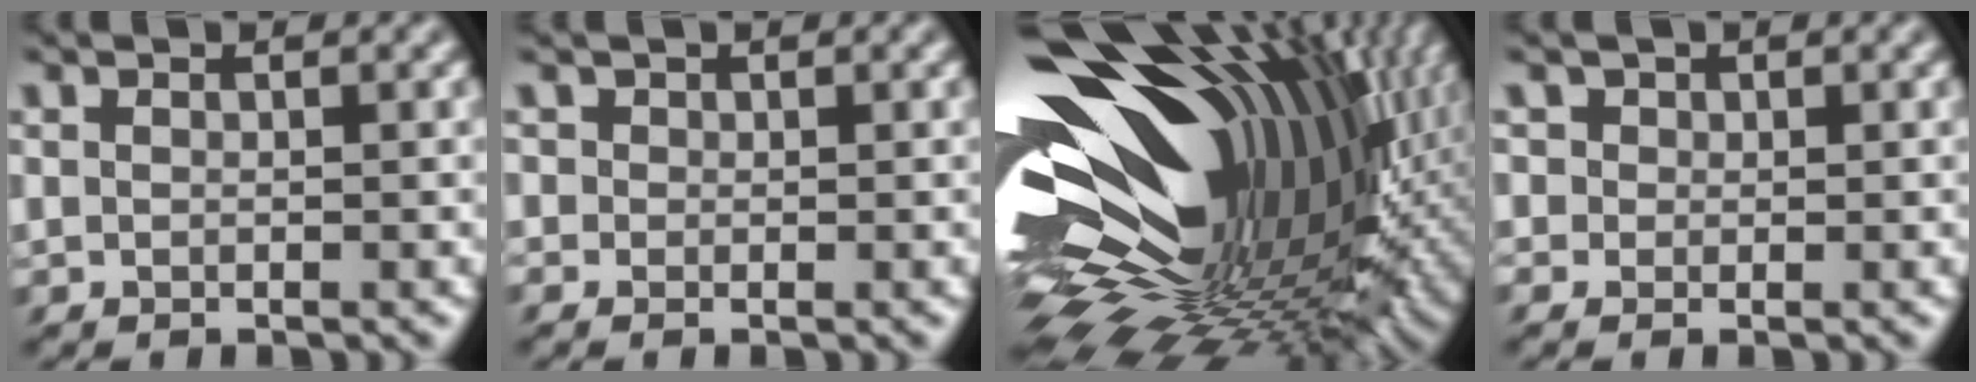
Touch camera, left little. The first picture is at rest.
{"total": 0.8, "force": [0.3, 0.7, -0.2], "torque": [-0.008, 0.003, 0.018]}
{"total": 17.8, "force": [1.2, 9.4, 15.1], "torque": [-0.268, -0.014, 0.015]}
{"total": 1.7, "force": [0.6, 1.5, 0.3], "torque": [-0.022, 0.010, 0.020]}